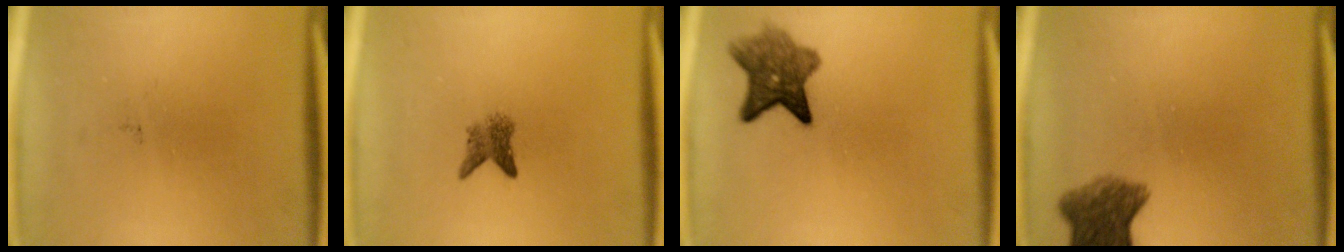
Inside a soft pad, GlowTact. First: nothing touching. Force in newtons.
{"total": 2.6}
{"total": 6.8}
{"total": 6.4}